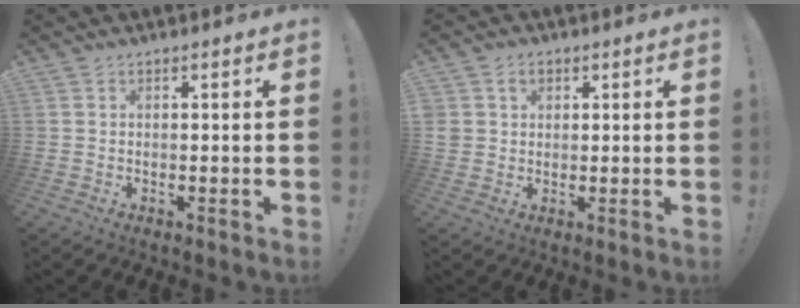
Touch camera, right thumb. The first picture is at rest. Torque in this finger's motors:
{"motor_torque": [0.17, 1.08, 0.18, -0.08, 0.18]}